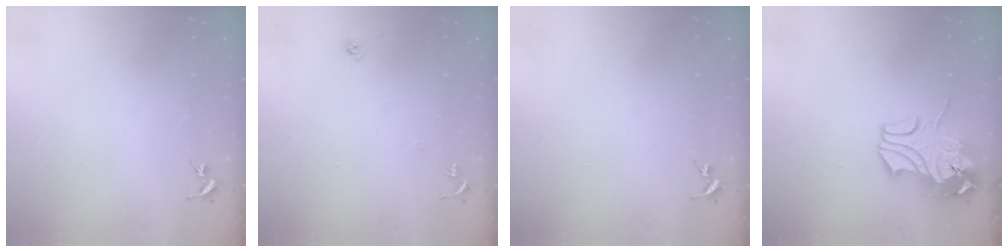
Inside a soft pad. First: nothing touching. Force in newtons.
{"total": 6.2, "press": 6.1, "slide": 0.5}
{"total": 0.0}
{"total": 12.4, "press": 12.3, "slide": 2.0}